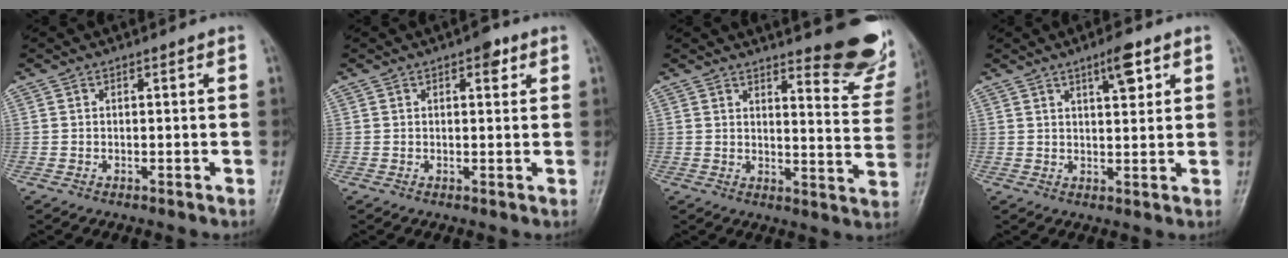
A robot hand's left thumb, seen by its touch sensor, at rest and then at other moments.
{"total": 2.8, "force": [1.5, 1.3, 2.0], "torque": [-0.015, -0.002, 0.016]}
{"total": 14.9, "force": [12.2, 3.5, 7.9], "torque": [-0.061, -0.105, 0.136]}
{"total": 5.0, "force": [2.8, 1.6, 3.8], "torque": [-0.050, -0.015, 0.043]}